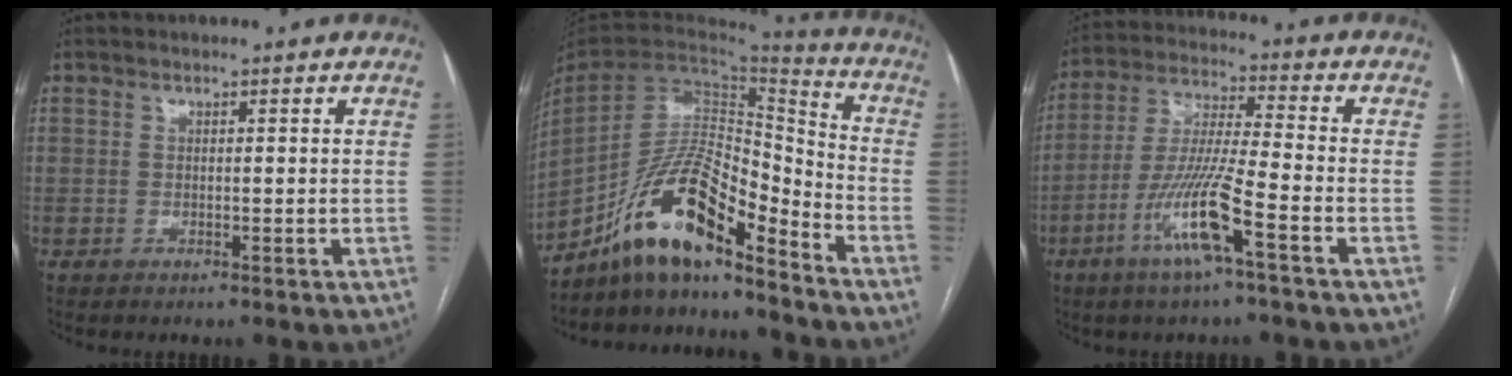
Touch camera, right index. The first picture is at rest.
{"total": 14.9, "force": [-11.2, 3.3, 9.3], "torque": [-0.177, 0.027, -0.200]}
{"total": 11.6, "force": [-5.4, 0.0, 10.3], "torque": [-0.209, -0.008, -0.108]}